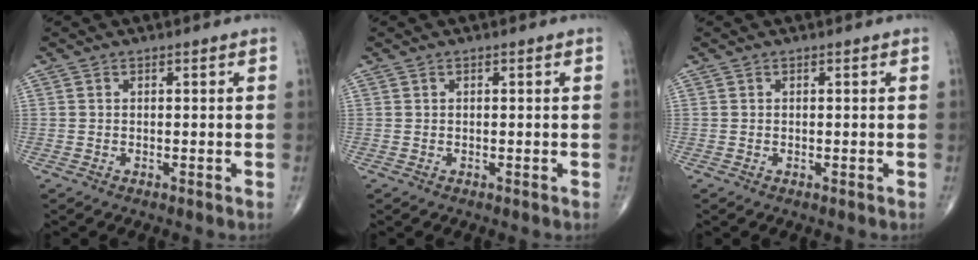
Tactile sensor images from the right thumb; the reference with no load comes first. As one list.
[{"total": 0.0}, {"total": 0.0}]